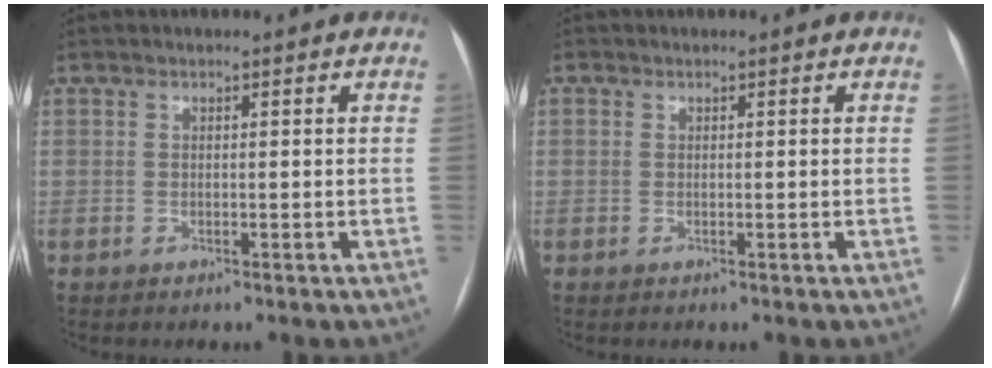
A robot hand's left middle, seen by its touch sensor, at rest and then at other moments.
{"total": 0.0}